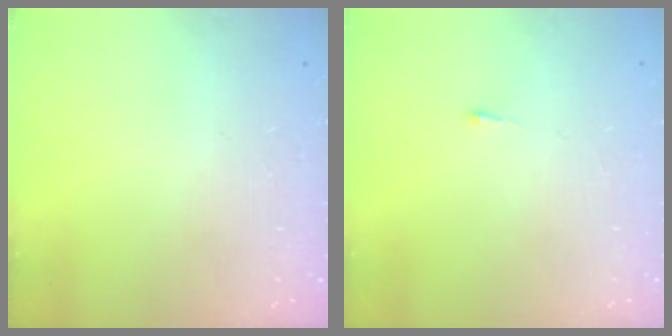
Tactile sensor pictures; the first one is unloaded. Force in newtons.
{"total": 2.6, "press": 2.5, "slide": 0.3}